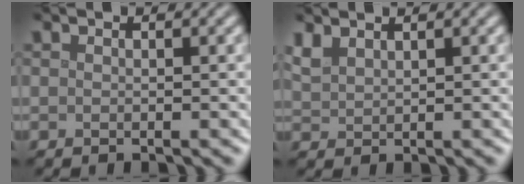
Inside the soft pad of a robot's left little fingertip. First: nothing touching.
{"total": 1.8, "force": [1.6, 0.6, 0.7], "torque": [-0.023, 0.006, 0.039]}